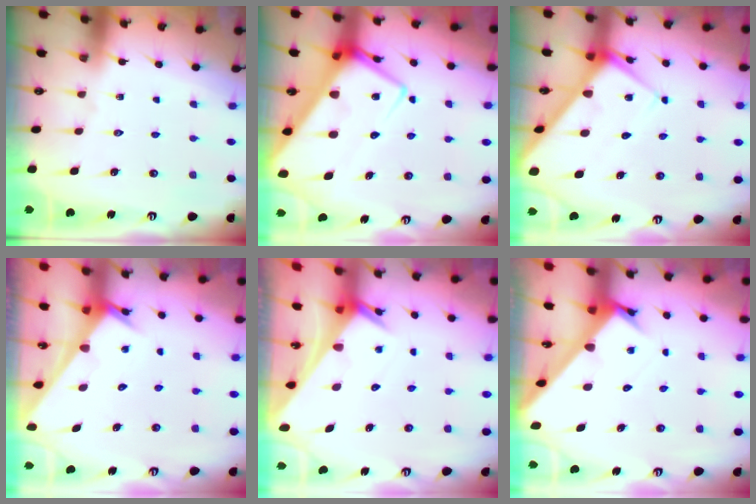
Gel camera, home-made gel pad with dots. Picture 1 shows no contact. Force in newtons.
{"total": 13.9, "press": 13.9, "slide": 1.2}
{"total": 9.4, "press": 9.3, "slide": 1.0}
{"total": 2.4, "press": 2.4, "slide": 0.2}
{"total": 2.9, "press": 2.9, "slide": 0.3}
{"total": 3.0, "press": 3.0, "slide": 0.2}